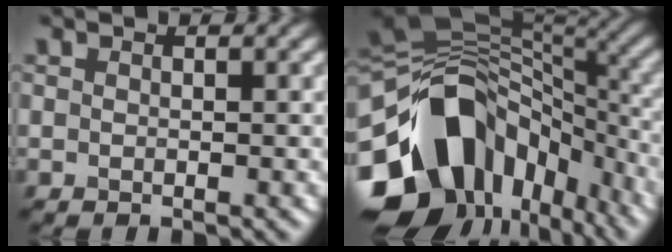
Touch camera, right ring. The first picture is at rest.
{"total": 15.8, "force": [-5.9, 11.1, 9.6], "torque": [-0.184, -0.004, -0.096]}